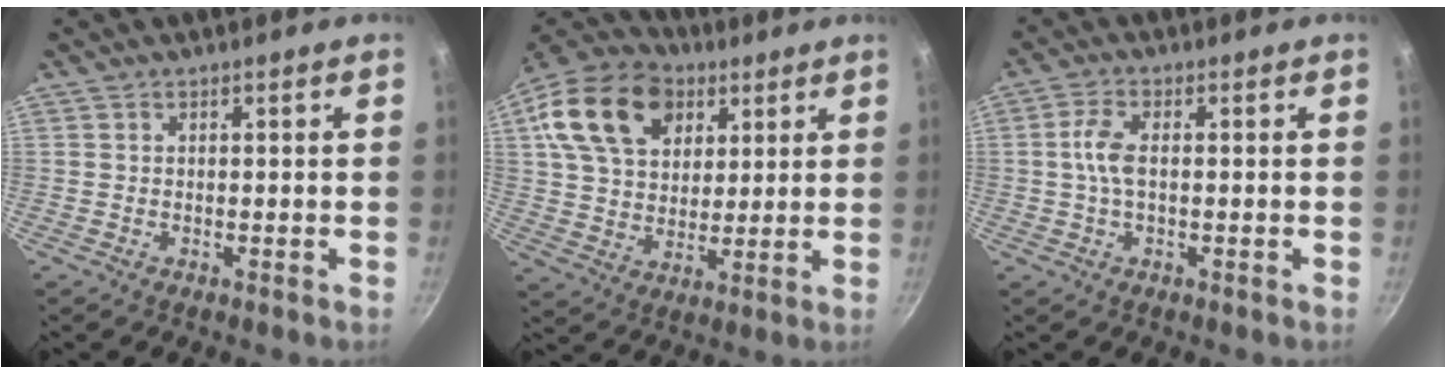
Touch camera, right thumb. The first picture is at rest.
{"total": 19.9, "force": [7.9, 14.2, 11.4], "torque": [-0.182, 0.004, 0.137]}
{"total": 4.9, "force": [0.1, 2.4, 4.3], "torque": [-0.096, 0.010, -0.002]}